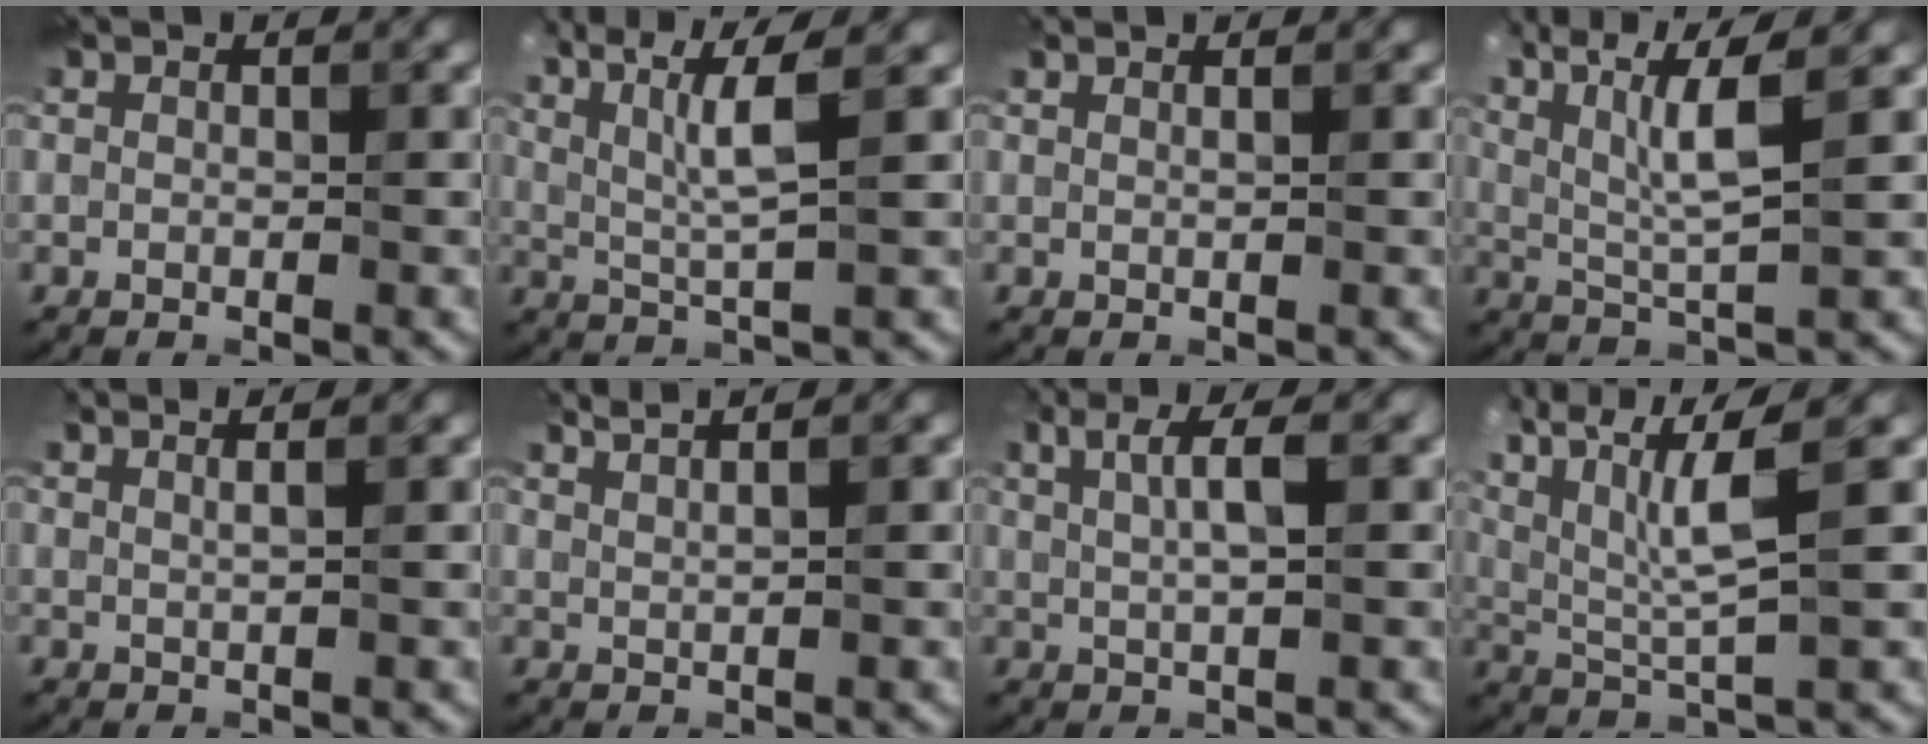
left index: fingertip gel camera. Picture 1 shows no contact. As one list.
[{"total": 6.6, "force": [2.7, 1.0, 6.0], "torque": [-0.112, 0.013, 0.056]}, {"total": 1.8, "force": [1.2, 0.8, 1.2], "torque": [-0.001, 0.002, -0.004]}, {"total": 7.9, "force": [3.2, 1.7, 7.0], "torque": [-0.135, 0.012, 0.064]}, {"total": 3.7, "force": [2.3, 1.5, 2.5], "torque": [-0.012, 0.027, 0.002]}, {"total": 3.9, "force": [2.8, 1.3, 2.4], "torque": [-0.013, 0.021, 0.015]}, {"total": 3.9, "force": [1.3, 1.0, 3.5], "torque": [-0.053, 0.005, 0.022]}, {"total": 8.6, "force": [3.8, 2.2, 7.4], "torque": [-0.152, 0.014, 0.073]}]